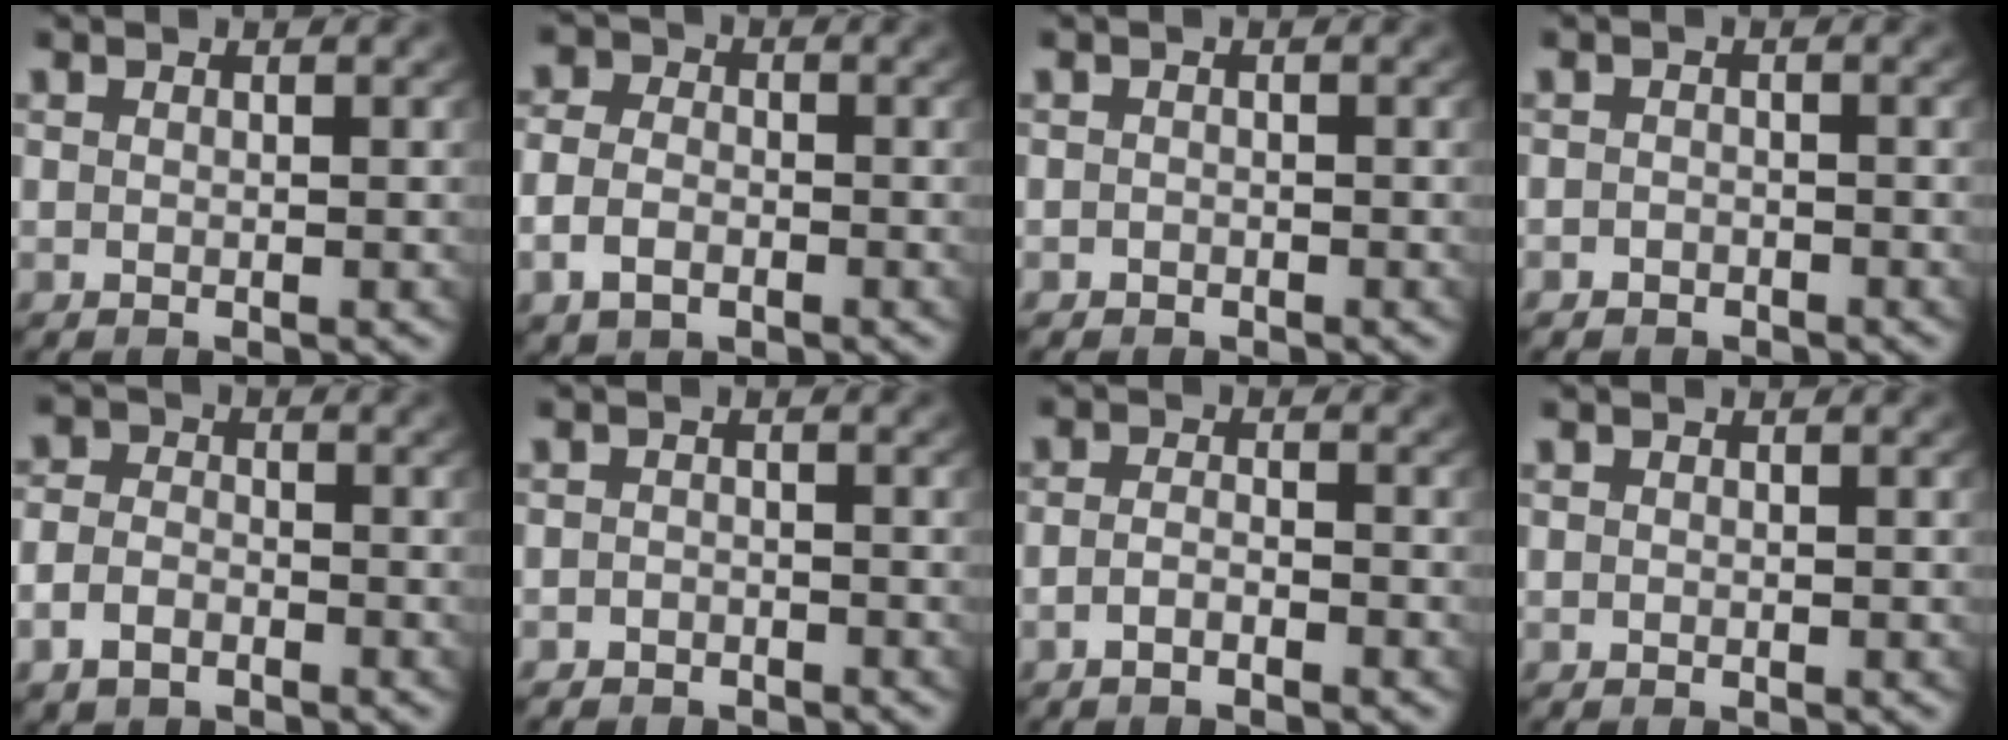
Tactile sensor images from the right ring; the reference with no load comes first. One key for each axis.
{"total": 3.8, "fx": -1.5, "fy": 2.9, "fz": 1.8, "tx": -0.043, "ty": -0.019, "tz": -0.019}
{"total": 1.0, "fx": -0.7, "fy": 0.6, "fz": -0.2, "tx": -0.003, "ty": -0.015, "tz": -0.005}
{"total": 1.5, "fx": -1.3, "fy": 0.7, "fz": -0.2, "tx": -0.001, "ty": -0.017, "tz": -0.014}
{"total": 3.6, "fx": -2.0, "fy": 2.7, "fz": 1.2, "tx": -0.036, "ty": -0.018, "tz": -0.030}
{"total": 1.9, "fx": -1.8, "fy": 0.7, "fz": -0.4, "tx": 0.004, "ty": -0.018, "tz": -0.023}
{"total": 1.9, "fx": -1.6, "fy": 0.3, "fz": 0.9, "tx": -0.020, "ty": -0.010, "tz": -0.026}
{"total": 0.0}